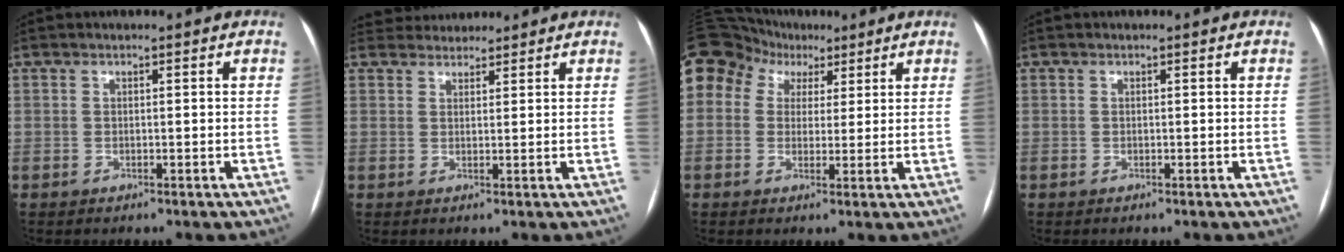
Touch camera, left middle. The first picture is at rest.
{"total": 3.7, "force": [3.5, 1.0, -0.2], "torque": [0.004, 0.026, 0.060]}
{"total": 19.7, "force": [9.2, 15.4, 8.1], "torque": [-0.253, 0.102, 0.175]}
{"total": 0.0}